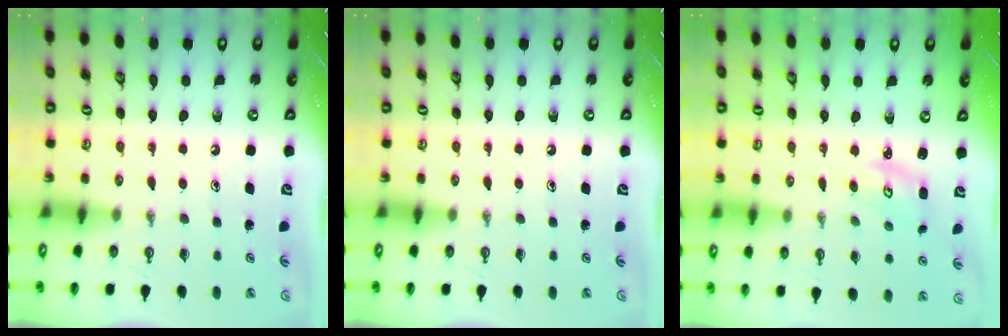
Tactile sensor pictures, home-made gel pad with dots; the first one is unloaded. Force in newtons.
{"total": 0.0}
{"total": 2.9, "press": 2.9, "slide": 0.4}